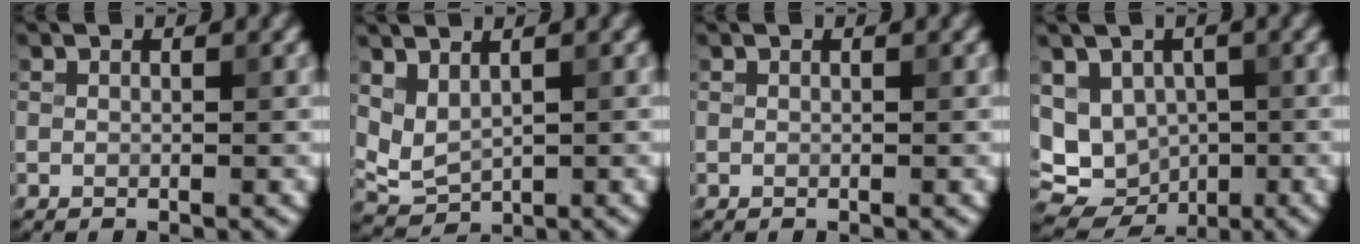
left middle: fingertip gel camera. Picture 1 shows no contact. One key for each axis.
{"total": 2.5, "fx": 1.2, "fy": 1.4, "fz": 1.7, "tx": -0.038, "ty": -0.005, "tz": 0.032}
{"total": 0.0}
{"total": 8.3, "fx": -0.3, "fy": 7.0, "fz": 4.5, "tx": -0.079, "ty": -0.008, "tz": 0.008}